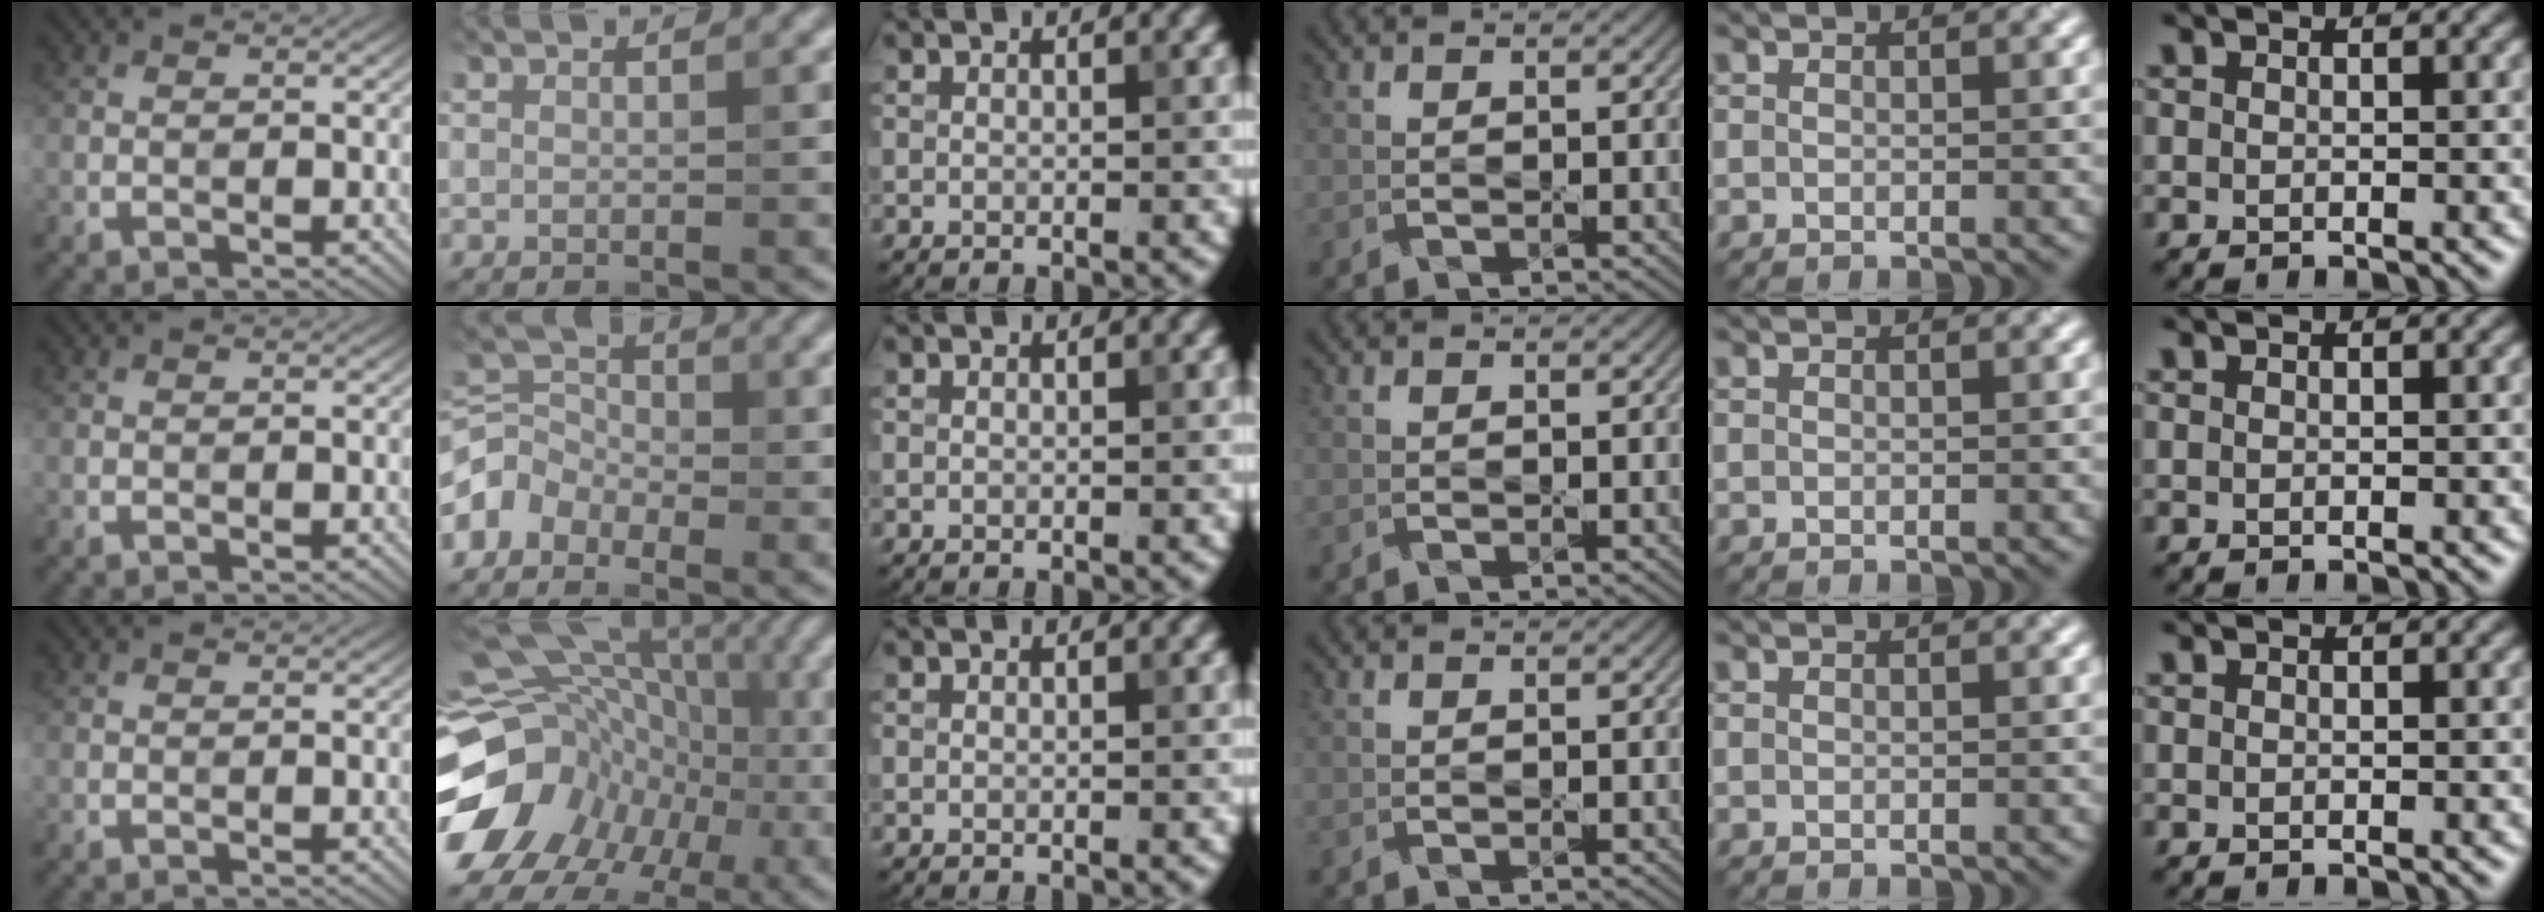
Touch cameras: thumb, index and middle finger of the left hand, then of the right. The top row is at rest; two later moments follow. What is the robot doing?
{"motion": "press", "object": "sticky note"}